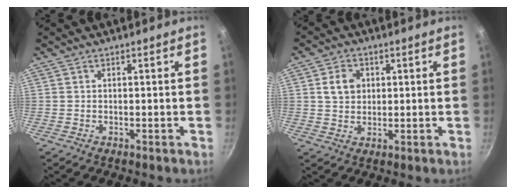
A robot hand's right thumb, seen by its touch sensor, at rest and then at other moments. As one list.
[{"total": 5.4, "force": [1.3, 4.4, 3.0], "torque": [-0.036, 0.003, 0.021]}]